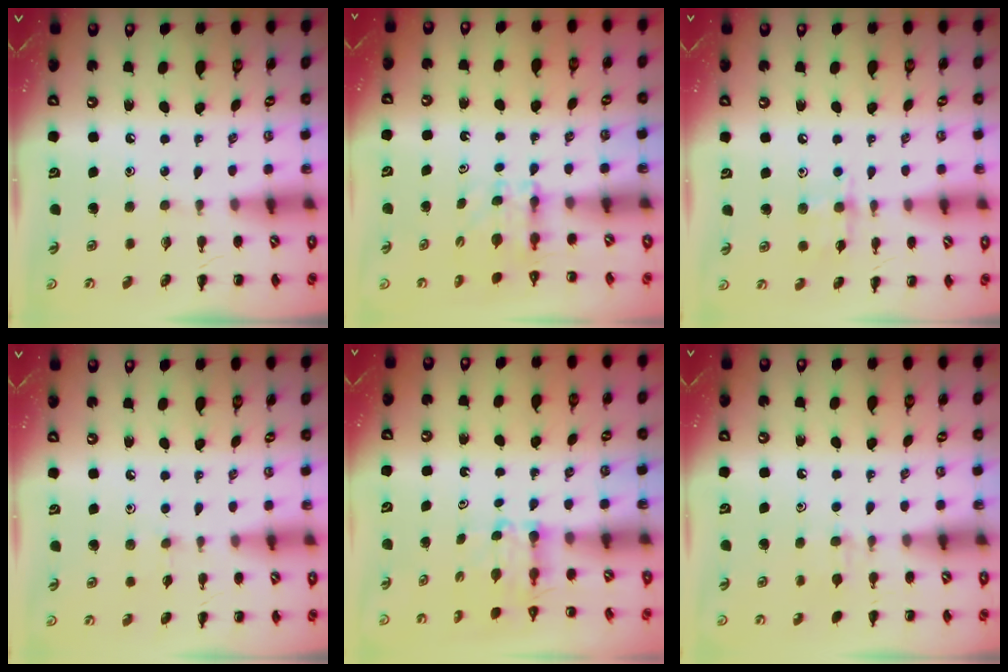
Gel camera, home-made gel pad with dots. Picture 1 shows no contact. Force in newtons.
{"total": 4.8, "press": 4.7, "slide": 0.3}
{"total": 6.2, "press": 6.1, "slide": 0.6}
{"total": 3.3, "press": 3.0, "slide": 1.4}
{"total": 3.7, "press": 3.6, "slide": 0.6}
{"total": 5.9, "press": 5.6, "slide": 1.7}